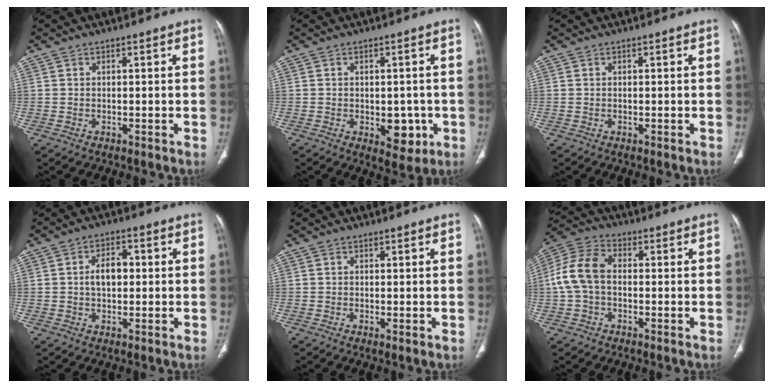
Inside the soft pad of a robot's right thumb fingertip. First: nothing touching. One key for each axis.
{"total": 6.4, "fx": -1.6, "fy": 3.9, "fz": 4.7, "tx": -0.030, "ty": 0.000, "tz": -0.011}
{"total": 0.0}
{"total": 5.4, "fx": 0.3, "fy": 3.4, "fz": 4.2, "tx": -0.065, "ty": 0.013, "tz": 0.001}
{"total": 0.9, "fx": -0.2, "fy": 0.2, "fz": 0.8, "tx": -0.021, "ty": -0.005, "tz": -0.003}
{"total": 9.4, "fx": -0.4, "fy": 6.3, "fz": 7.0, "tx": -0.145, "ty": 0.030, "tz": -0.016}